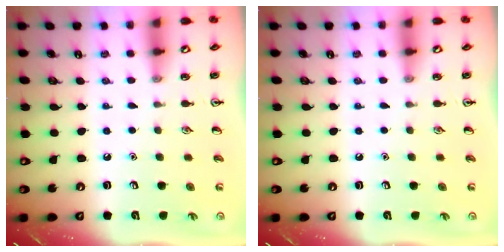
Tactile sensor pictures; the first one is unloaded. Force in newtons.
{"total": 0.0}